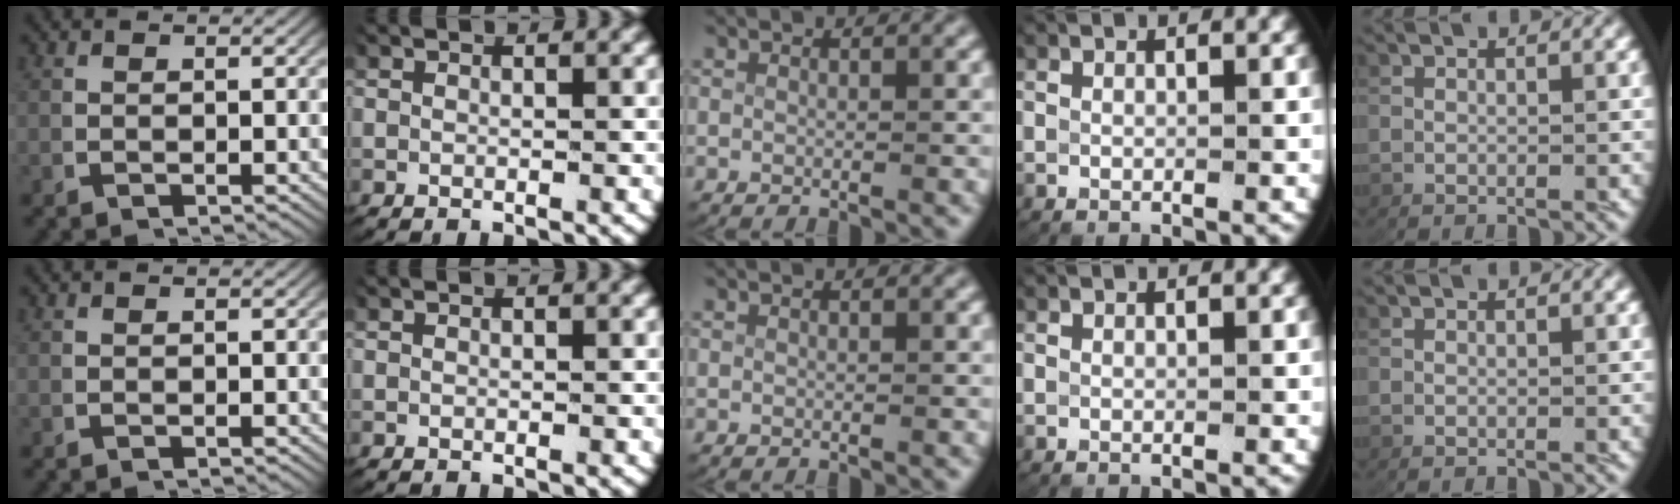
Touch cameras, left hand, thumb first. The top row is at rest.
{}